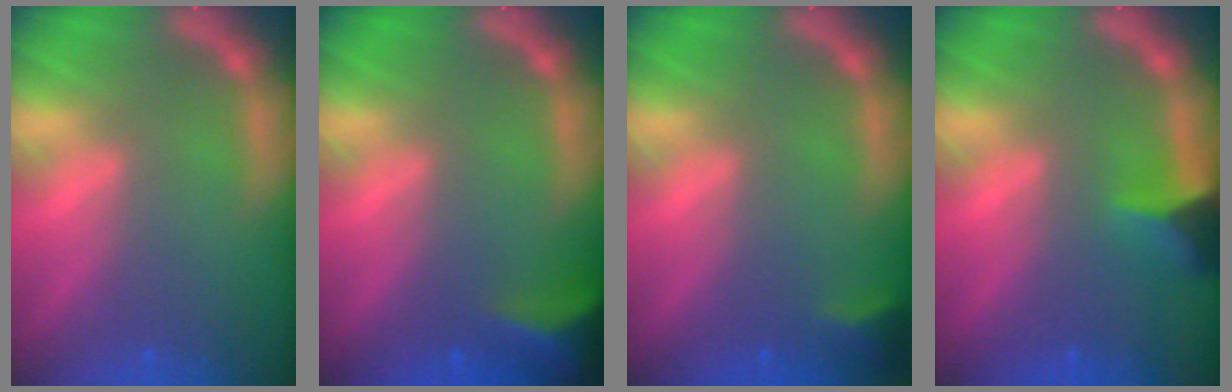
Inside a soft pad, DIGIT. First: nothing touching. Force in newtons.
{"total": 5.4}
{"total": 1.9}
{"total": 3.5}